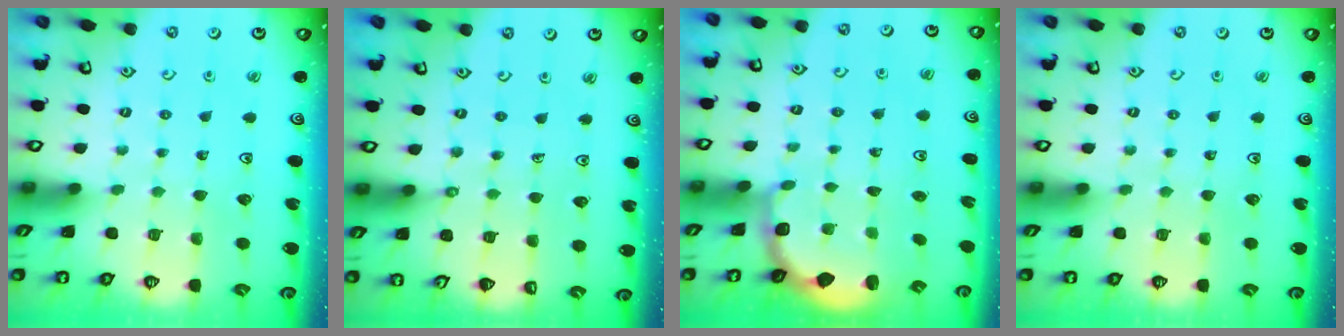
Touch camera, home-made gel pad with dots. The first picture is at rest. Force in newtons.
{"total": 1.7, "press": 1.7, "slide": 0.2}
{"total": 2.7, "press": 2.2, "slide": 1.5}
{"total": 0.0}